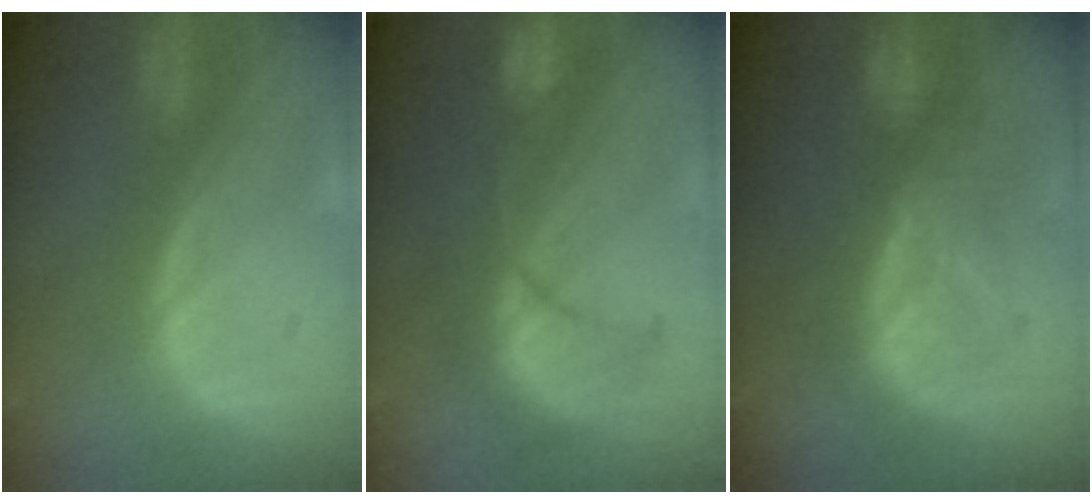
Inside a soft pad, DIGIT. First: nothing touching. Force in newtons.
{"total": 8.7, "press": 8.6, "slide": 1.5}
{"total": 8.4, "press": 8.2, "slide": 2.0}